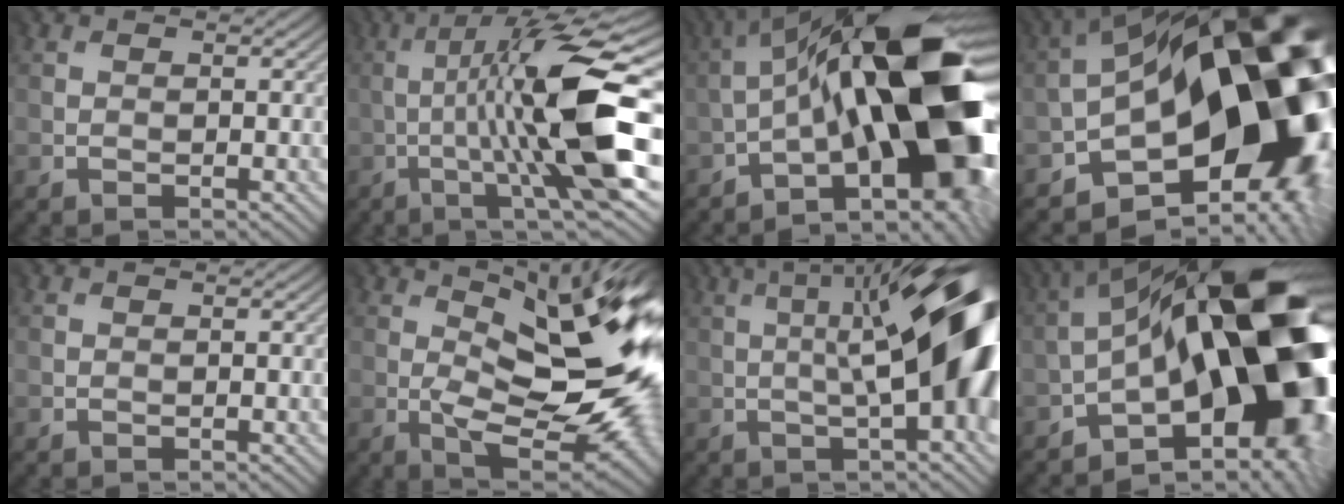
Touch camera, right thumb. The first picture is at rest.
{"total": 14.5, "force": [-1.1, 2.1, 14.3], "torque": [-0.216, 0.017, -0.012]}
{"total": 20.7, "force": [-1.4, 6.9, 19.4], "torque": [-0.285, 0.022, -0.029]}
{"total": 20.6, "force": [-2.6, 11.4, 16.9], "torque": [-0.254, -0.031, -0.032]}
{"total": 0.0}
{"total": 17.8, "force": [2.6, 5.9, 16.6], "torque": [-0.230, 0.013, 0.045]}
{"total": 17.4, "force": [0.7, 5.1, 16.6], "torque": [-0.214, 0.032, 0.001]}
{"total": 19.5, "force": [-1.7, 9.2, 17.0], "torque": [-0.237, 0.006, -0.028]}